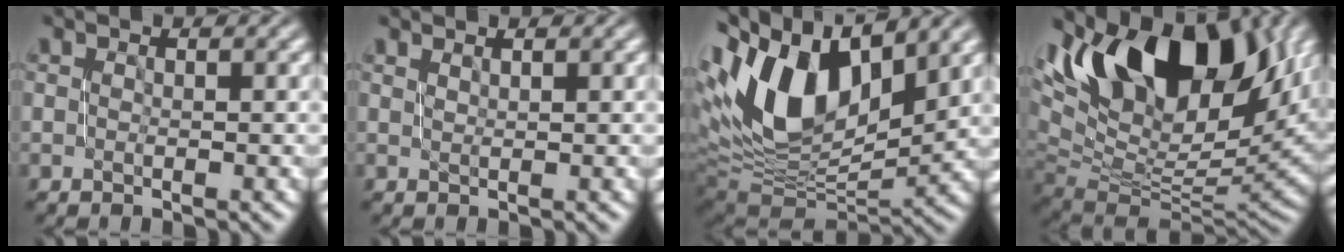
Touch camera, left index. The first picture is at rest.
{"total": 0.9, "force": [0.9, 0.2, 0.1], "torque": [0.005, 0.001, 0.009]}
{"total": 13.6, "force": [5.0, 7.7, 10.1], "torque": [-0.199, 0.015, 0.092]}
{"total": 14.9, "force": [8.1, 7.1, 10.2], "torque": [-0.171, 0.024, 0.149]}